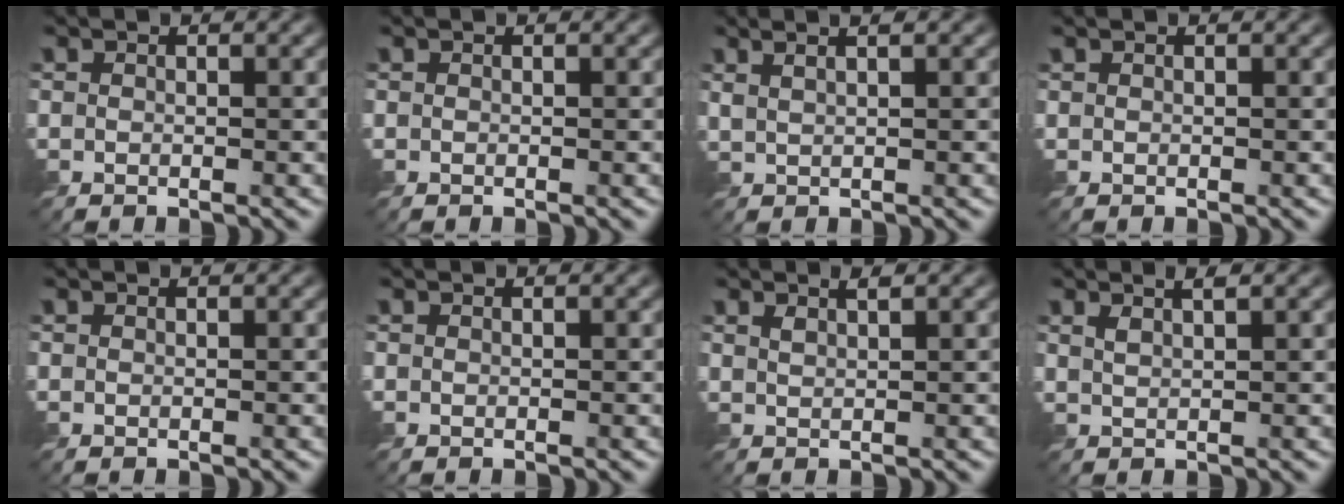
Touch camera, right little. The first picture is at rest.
{"total": 0.0}
{"total": 3.9, "force": [2.4, 1.6, 2.7], "torque": [-0.023, 0.018, 0.014]}
{"total": 0.0}
{"total": 0.0}
{"total": 0.0}
{"total": 1.2, "force": [0.8, 0.2, 0.8], "torque": [-0.015, 0.002, 0.013]}
{"total": 1.7, "force": [1.0, 0.4, 1.3], "torque": [-0.019, 0.002, 0.014]}